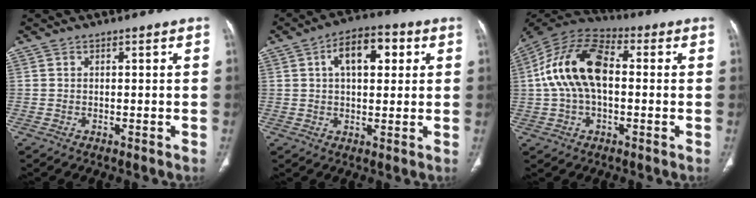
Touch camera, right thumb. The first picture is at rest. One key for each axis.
{"total": 10.2, "fx": 3.0, "fy": 5.4, "fz": 8.0, "tx": -0.105, "ty": 0.014, "tz": 0.043}
{"total": 16.0, "fx": 1.1, "fy": 9.2, "fz": 13.1, "tx": -0.249, "ty": 0.036, "tz": 0.011}